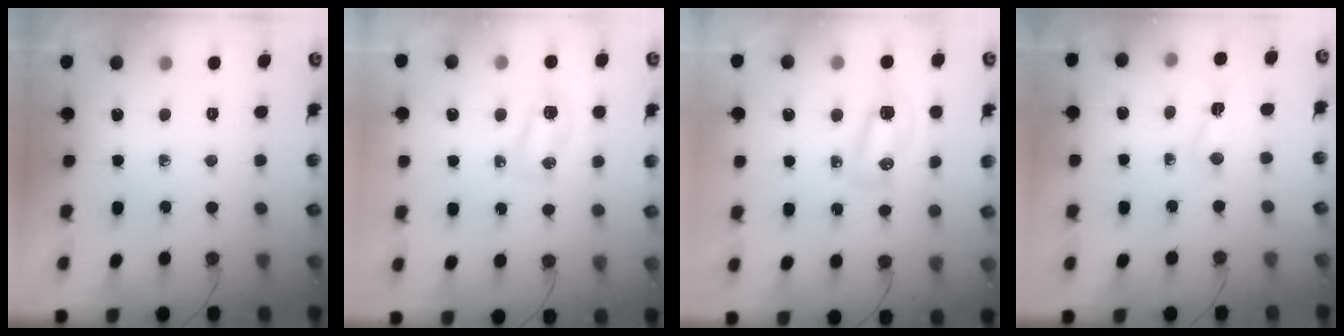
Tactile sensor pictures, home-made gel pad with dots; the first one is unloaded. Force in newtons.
{"total": 6.4, "press": 6.2, "slide": 1.3}
{"total": 15.7, "press": 10.1, "slide": 12.1}
{"total": 2.1, "press": 2.1, "slide": 0.4}